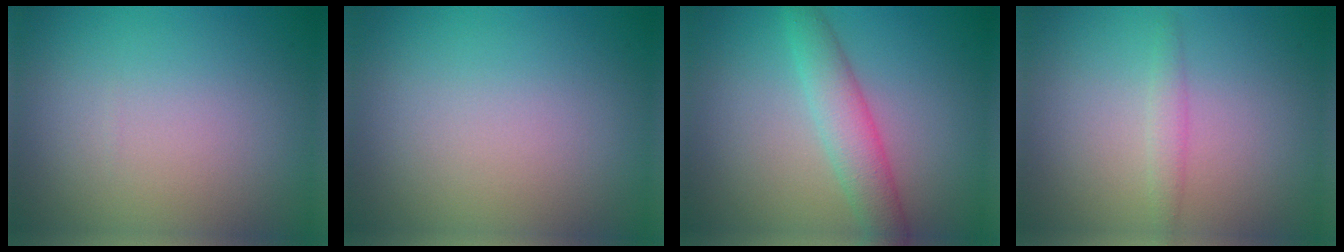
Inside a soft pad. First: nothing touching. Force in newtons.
{"total": 0.0}
{"total": 3.8, "press": 3.8, "slide": 0.1}
{"total": 1.4, "press": 1.4, "slide": 0.0}